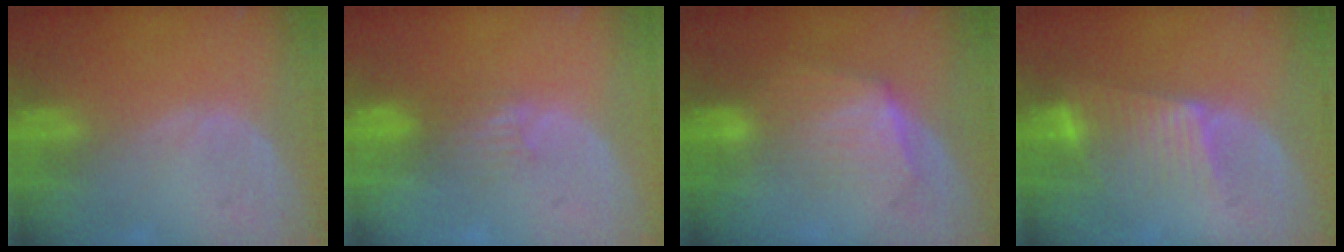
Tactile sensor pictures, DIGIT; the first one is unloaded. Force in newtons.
{"total": 3.5, "press": 3.1, "slide": 1.6}
{"total": 7.1, "press": 6.5, "slide": 2.9}
{"total": 6.9, "press": 6.1, "slide": 3.1}